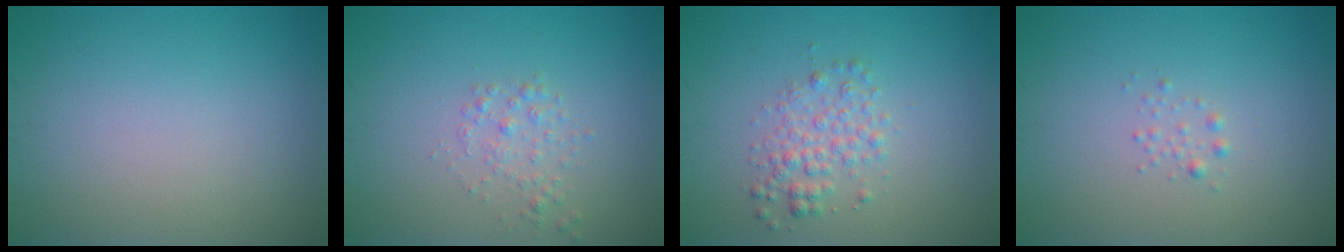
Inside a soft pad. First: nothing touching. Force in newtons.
{"total": 1.4, "press": 1.4, "slide": 0.1}
{"total": 2.5, "press": 2.5, "slide": 0.1}
{"total": 0.7, "press": 0.7, "slide": 0.0}